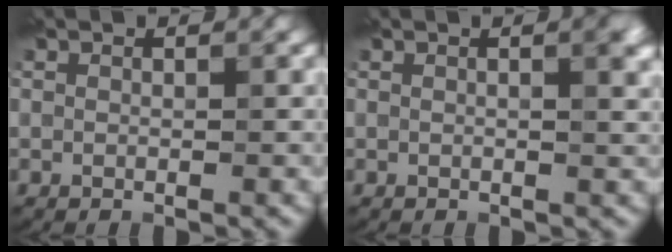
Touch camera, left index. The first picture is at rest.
{"total": 2.8, "force": [0.6, 1.0, 2.5], "torque": [-0.020, 0.007, 0.005]}